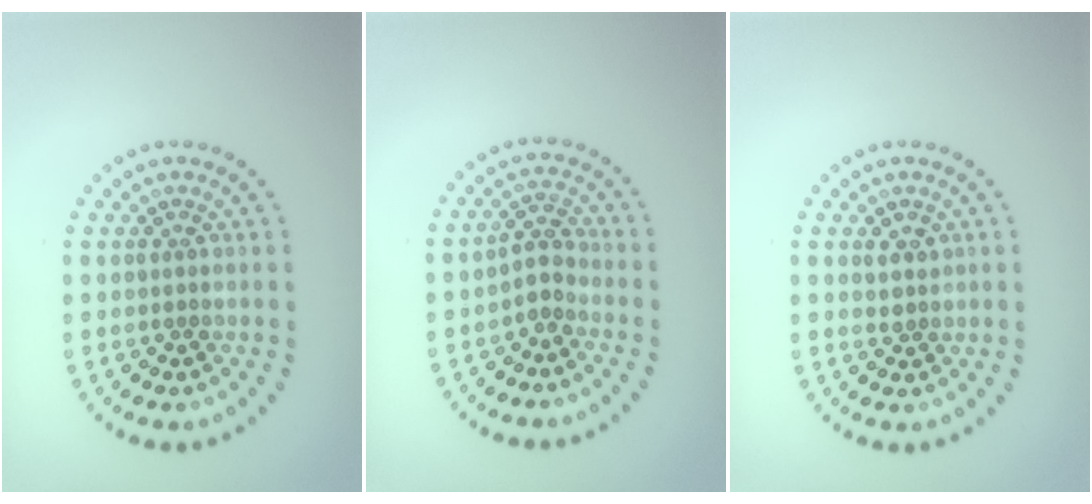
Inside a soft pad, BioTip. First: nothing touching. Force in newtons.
{"total": 1.9, "press": 1.4, "slide": 1.2}
{"total": 1.4, "press": 1.2, "slide": 0.7}